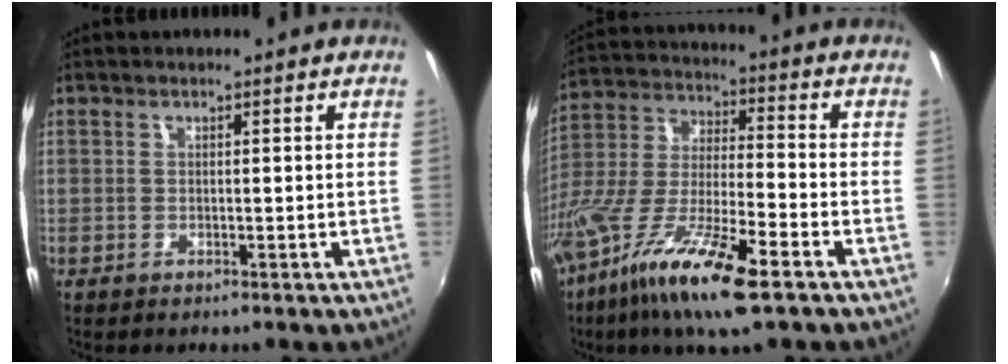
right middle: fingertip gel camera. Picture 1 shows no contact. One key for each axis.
{"total": 19.1, "fx": -11.3, "fy": 3.4, "fz": 15.0, "tx": -0.302, "ty": -0.049, "tz": -0.216}